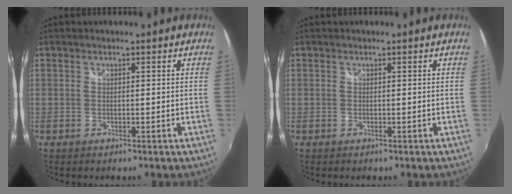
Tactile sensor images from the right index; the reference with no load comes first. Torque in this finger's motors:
{"motor_torque": [0.00, 0.00, 0.00, 0.00]}